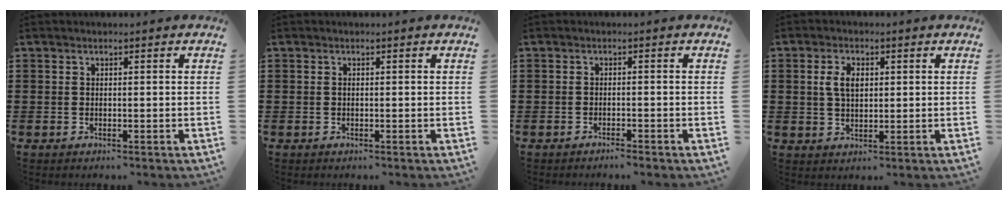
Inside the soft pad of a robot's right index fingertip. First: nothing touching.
{"total": 0.0}
{"total": 1.2, "force": [-1.1, -0.2, 0.3], "torque": [-0.008, -0.002, -0.022]}
{"total": 4.1, "force": [0.8, 2.4, 3.2], "torque": [-0.070, 0.012, 0.013]}